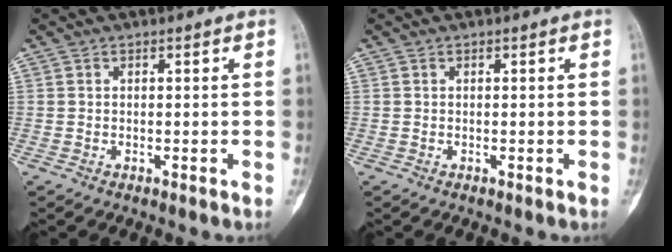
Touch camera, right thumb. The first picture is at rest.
{"total": 0.0}